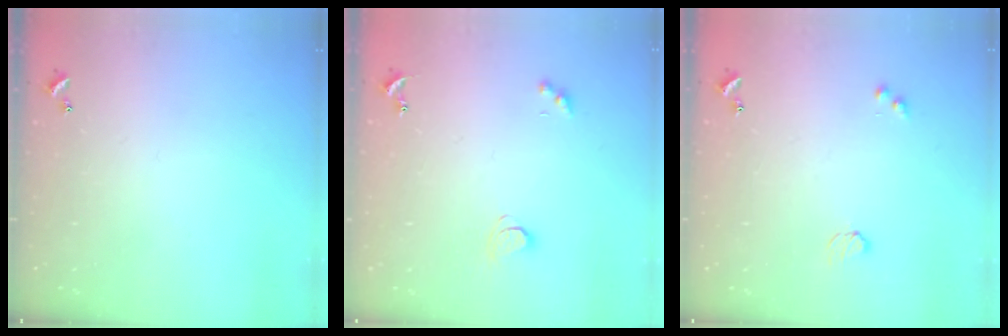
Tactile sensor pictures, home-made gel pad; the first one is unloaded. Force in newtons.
{"total": 1.7, "press": 1.7, "slide": 0.3}
{"total": 2.9, "press": 2.9, "slide": 0.5}